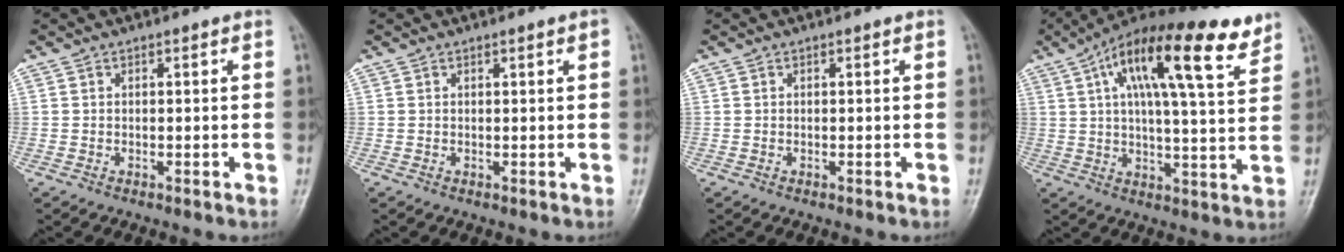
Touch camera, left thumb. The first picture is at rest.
{"total": 1.2, "force": [0.6, 0.2, 1.1], "torque": [-0.016, 0.001, 0.007]}
{"total": 0.0}
{"total": 19.6, "force": [10.1, 5.7, 15.8], "torque": [-0.236, -0.008, 0.155]}